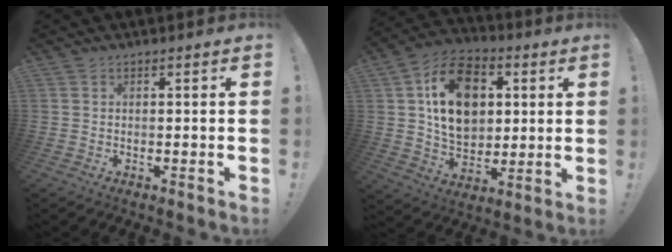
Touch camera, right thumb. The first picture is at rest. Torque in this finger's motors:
{"motor_torque": [0.04, 1.09, 0.19, 0.10, 0.15]}